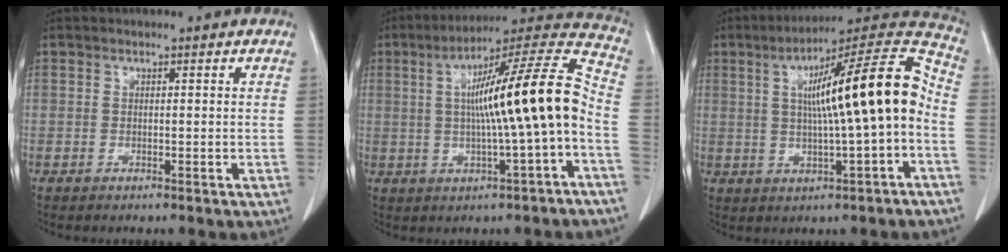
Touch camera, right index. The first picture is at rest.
{"total": 16.4, "force": [-1.0, 0.3, 16.4], "torque": [-0.248, 0.029, -0.020]}
{"total": 16.7, "force": [0.2, 1.2, 16.7], "torque": [-0.250, 0.035, 0.001]}